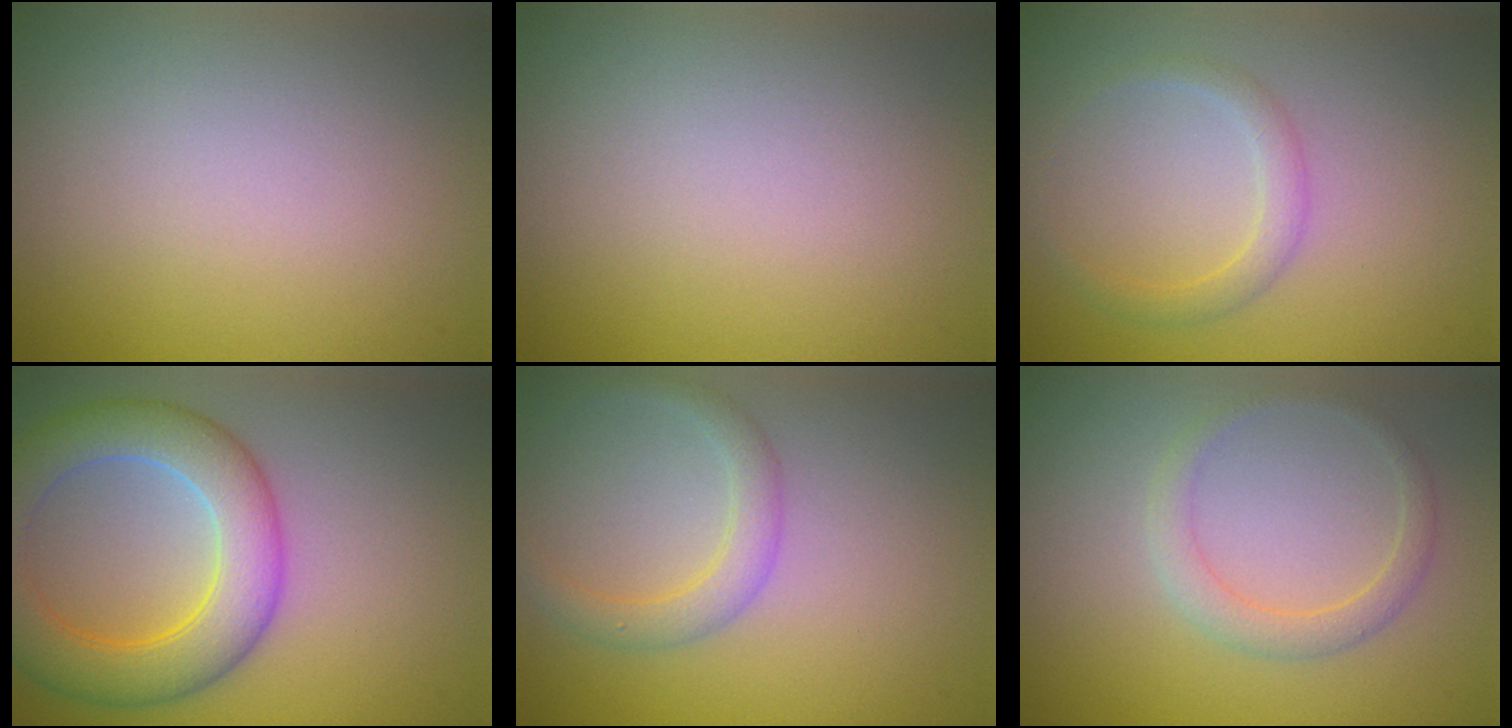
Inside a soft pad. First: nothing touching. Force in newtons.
{"total": 0.0}
{"total": 1.7, "press": 1.7, "slide": 0.1}
{"total": 7.1, "press": 7.1, "slide": 0.2}
{"total": 2.3, "press": 2.3, "slide": 0.0}
{"total": 2.0, "press": 2.0, "slide": 0.3}